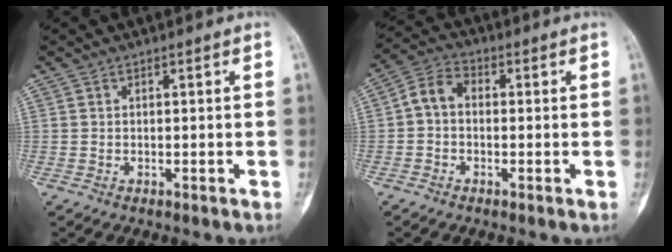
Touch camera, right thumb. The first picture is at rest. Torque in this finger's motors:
{"motor_torque": [-0.17, 0.41, 0.22, -0.25, 0.07]}